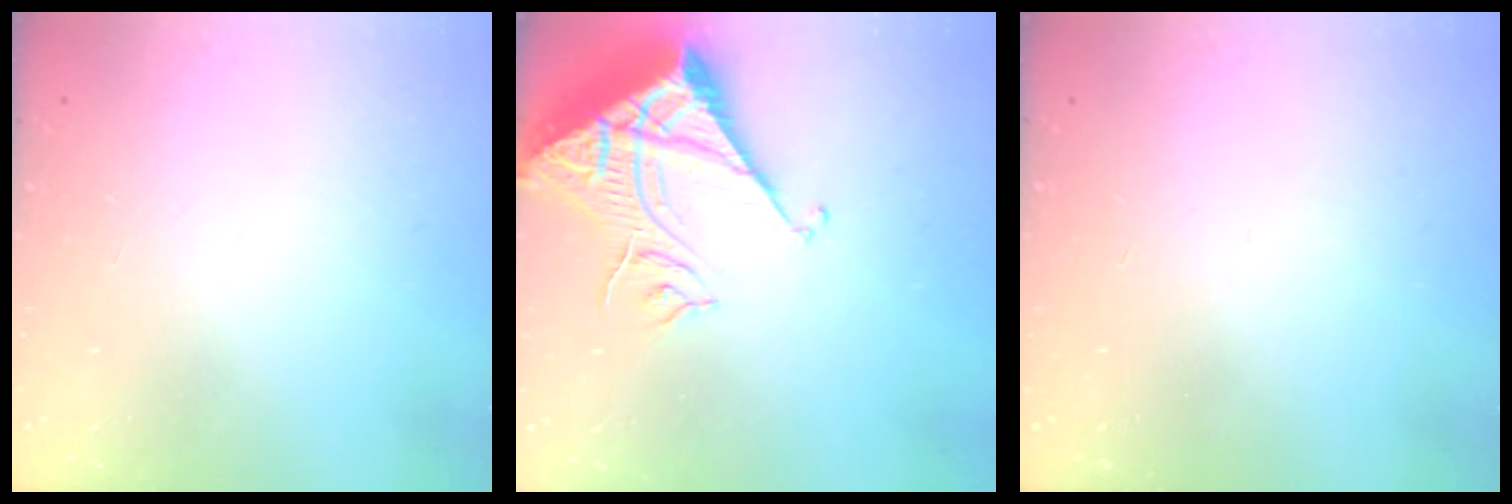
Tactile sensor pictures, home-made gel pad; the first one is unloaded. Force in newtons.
{"total": 11.6, "press": 11.5, "slide": 1.4}
{"total": 0.0}